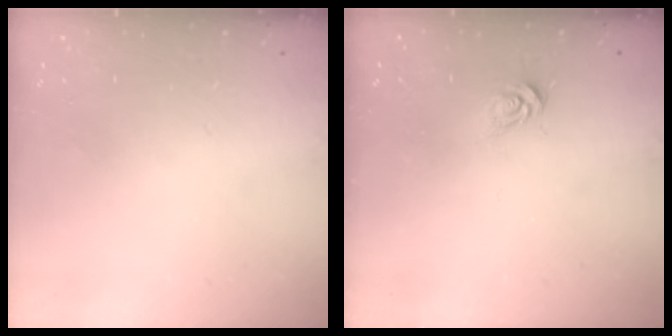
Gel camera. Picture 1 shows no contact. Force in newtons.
{"total": 4.2, "press": 4.2, "slide": 0.4}